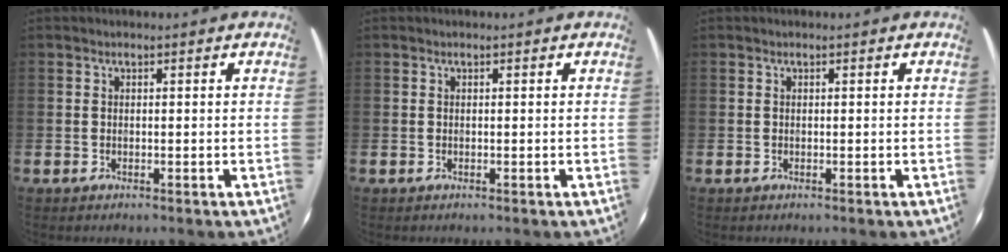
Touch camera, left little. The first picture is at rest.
{"total": 0.0}
{"total": 0.0}